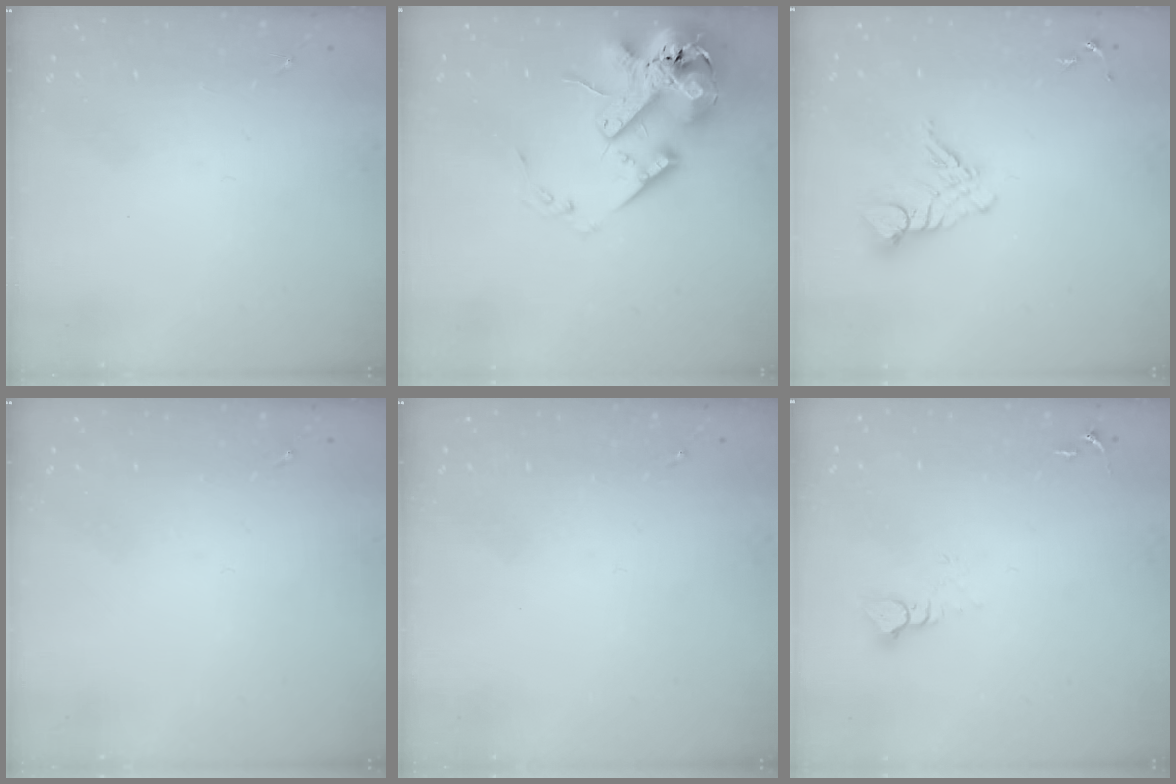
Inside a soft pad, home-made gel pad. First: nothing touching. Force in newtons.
{"total": 18.6, "press": 18.4, "slide": 3.2}
{"total": 9.9, "press": 9.8, "slide": 1.1}
{"total": 0.0}
{"total": 0.0}
{"total": 3.9, "press": 3.9, "slide": 0.2}